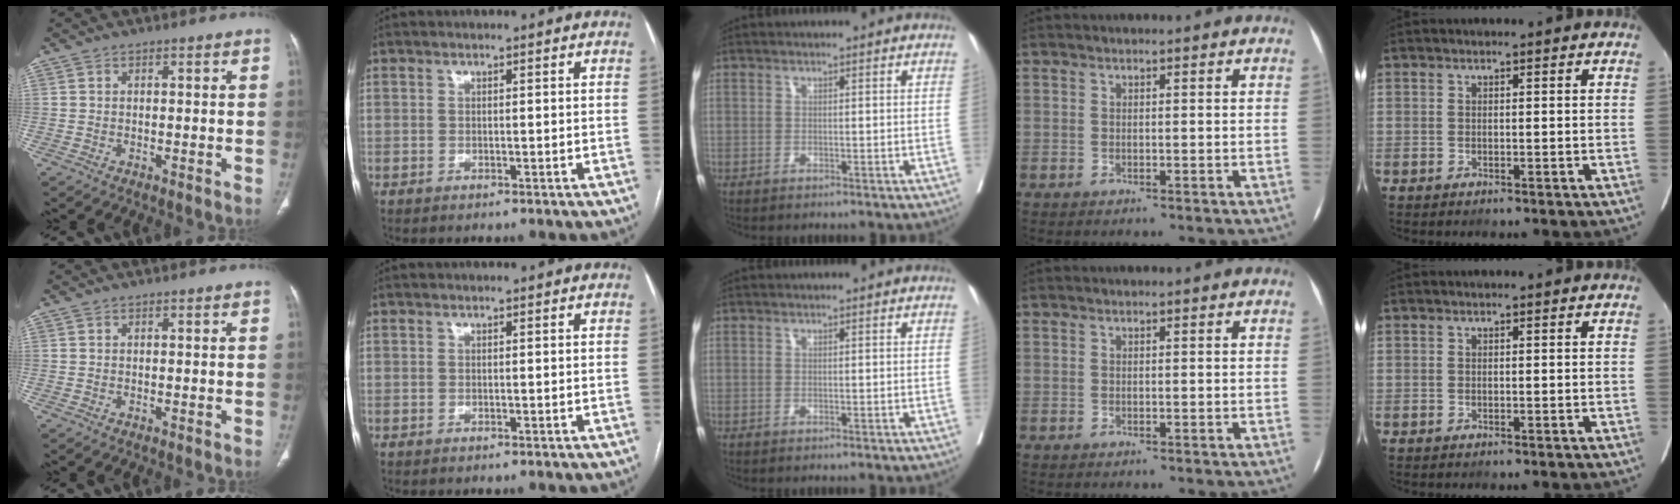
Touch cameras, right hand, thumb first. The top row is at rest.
{}